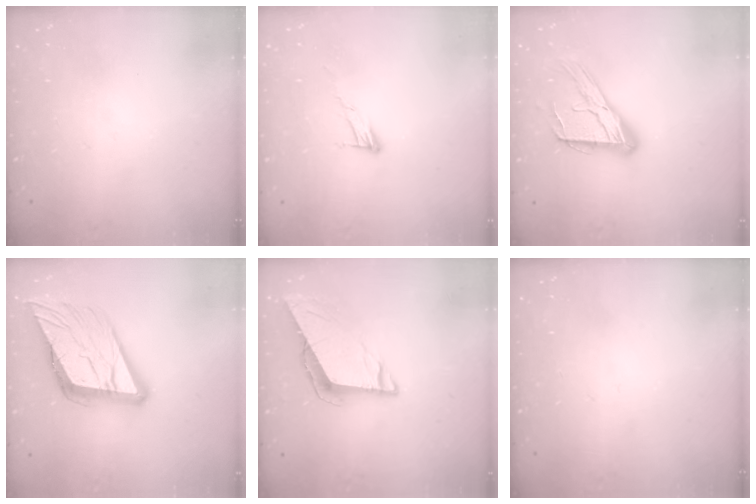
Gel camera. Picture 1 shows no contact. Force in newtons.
{"total": 6.6, "press": 6.6, "slide": 0.5}
{"total": 15.7, "press": 15.7, "slide": 1.5}
{"total": 20.5, "press": 20.2, "slide": 3.3}
{"total": 7.5, "press": 7.5, "slide": 0.3}
{"total": 0.0}